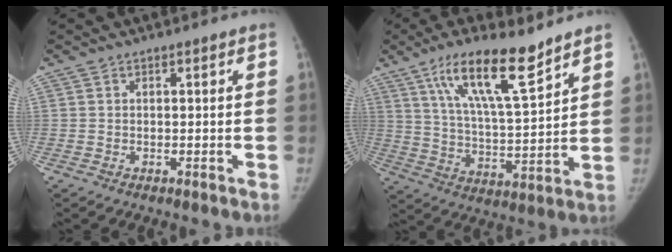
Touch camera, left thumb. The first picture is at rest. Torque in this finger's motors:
{"motor_torque": [0.77, -0.27, 1.73, -1.02, 0.48]}